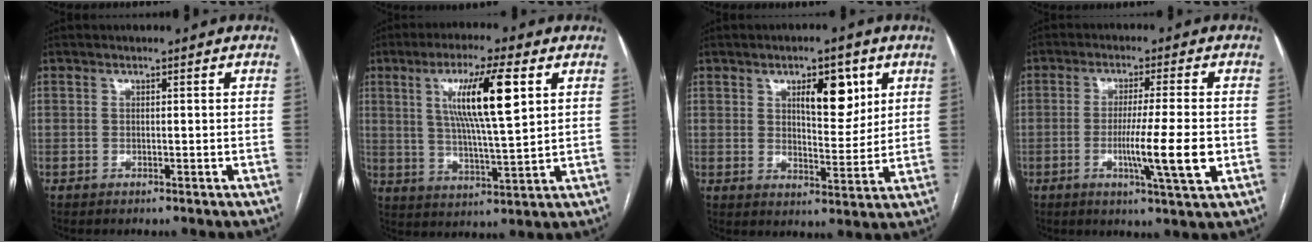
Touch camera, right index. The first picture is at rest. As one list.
[{"total": 12.2, "force": [4.1, 0.7, 11.5], "torque": [-0.205, 0.005, 0.073]}, {"total": 7.9, "force": [3.6, 3.0, 6.3], "torque": [-0.093, 0.000, 0.057]}, {"total": 9.3, "force": [-2.1, -0.7, 9.1], "torque": [-0.151, -0.021, -0.036]}]